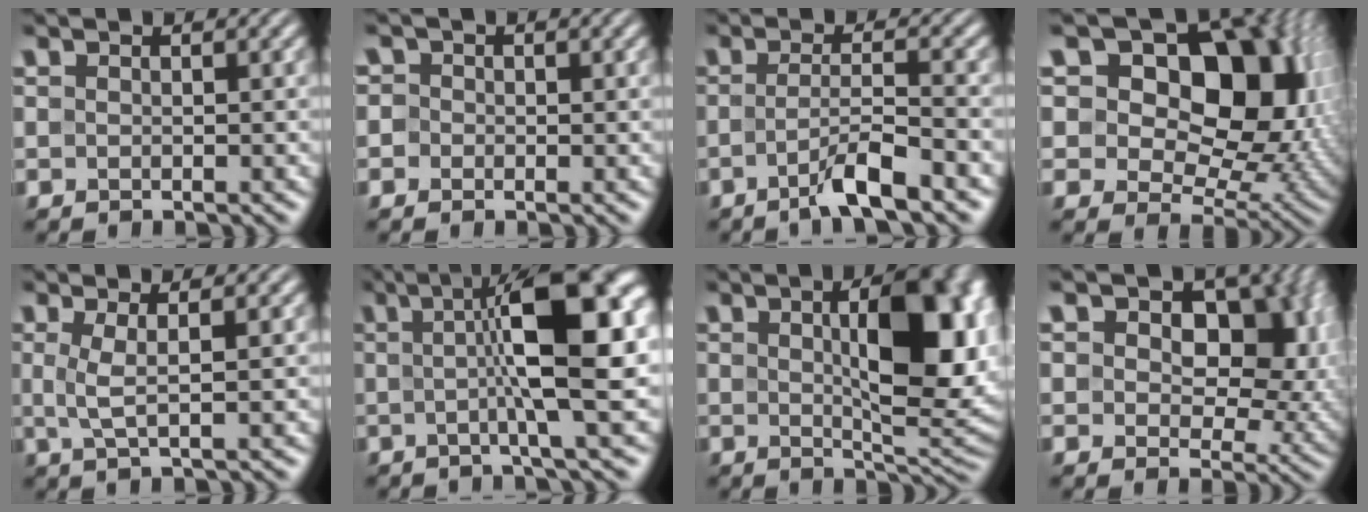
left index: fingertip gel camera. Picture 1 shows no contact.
{"total": 1.7, "force": [0.3, 1.6, 0.6], "torque": [0.003, 0.008, -0.016]}
{"total": 4.2, "force": [-2.1, 0.6, 3.6], "torque": [-0.061, 0.006, -0.049]}
{"total": 17.9, "force": [6.4, 11.4, 12.3], "torque": [-0.158, 0.043, 0.093]}
{"total": 2.5, "force": [0.4, 0.6, 2.4], "torque": [-0.049, -0.001, 0.007]}
{"total": 11.1, "force": [1.0, 2.4, 10.7], "torque": [-0.133, 0.019, 0.010]}
{"total": 11.1, "force": [1.6, 4.5, 10.0], "torque": [-0.132, 0.001, 0.031]}
{"total": 11.2, "force": [2.7, 7.6, 7.8], "torque": [-0.089, 0.011, 0.032]}